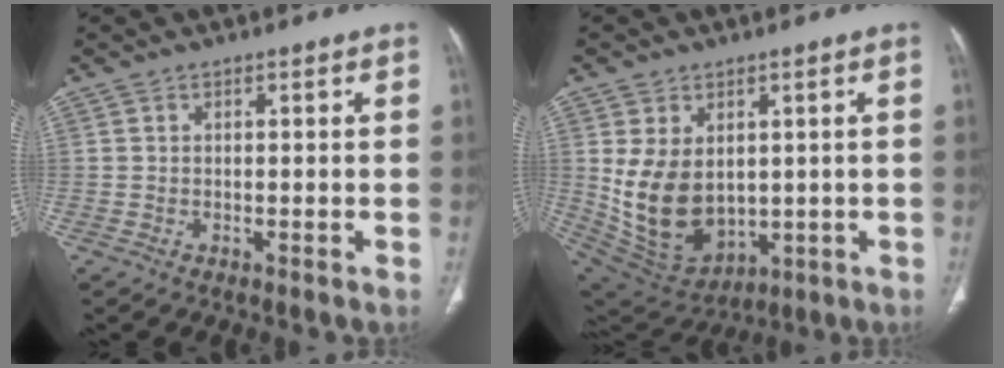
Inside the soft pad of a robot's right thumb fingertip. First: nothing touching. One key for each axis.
{"total": 14.1, "fx": 1.1, "fy": 10.0, "fz": 9.9, "tx": -0.164, "ty": -0.014, "tz": 0.056}